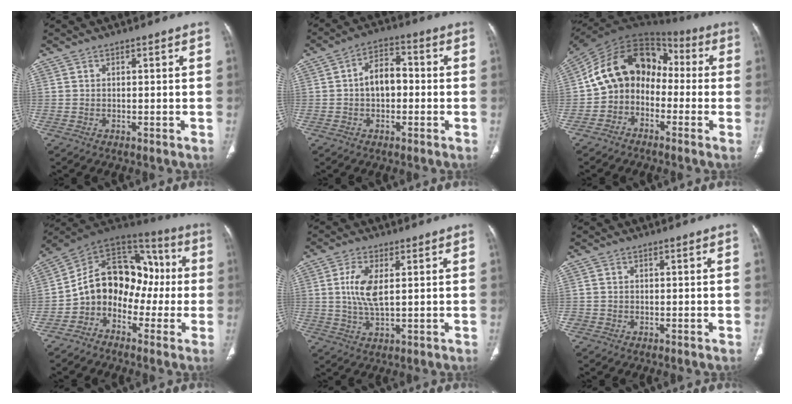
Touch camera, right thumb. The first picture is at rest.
{"total": 6.8, "force": [-0.5, 4.4, 5.2], "torque": [-0.070, 0.026, -0.018]}
{"total": 14.0, "force": [-2.3, 11.2, 8.1], "torque": [-0.107, 0.076, -0.062]}
{"total": 15.7, "force": [-3.0, 11.9, 9.8], "torque": [-0.106, 0.077, -0.065]}
{"total": 6.9, "force": [1.3, 2.9, 6.1], "torque": [-0.134, -0.008, 0.027]}
{"total": 0.8, "force": [-0.2, 0.8, 0.1], "torque": [0.000, 0.003, -0.004]}